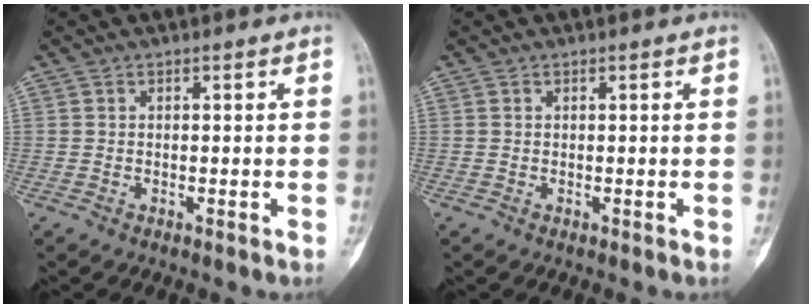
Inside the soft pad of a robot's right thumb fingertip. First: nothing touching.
{"total": 0.0}